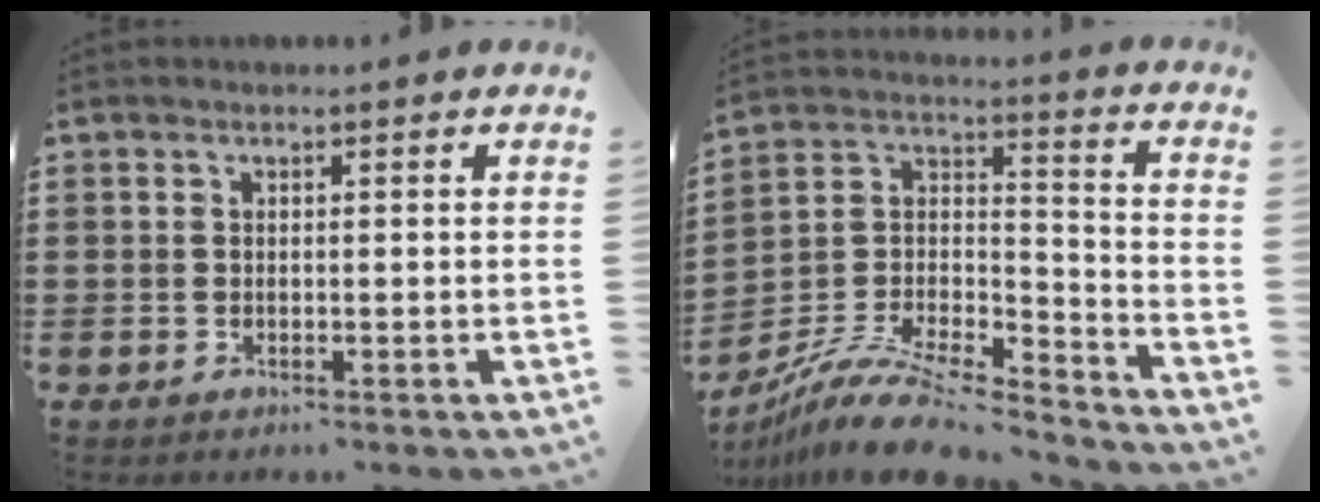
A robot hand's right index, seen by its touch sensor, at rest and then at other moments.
{"total": 11.8, "force": [-9.7, 3.1, 6.0], "torque": [-0.124, 0.023, -0.194]}